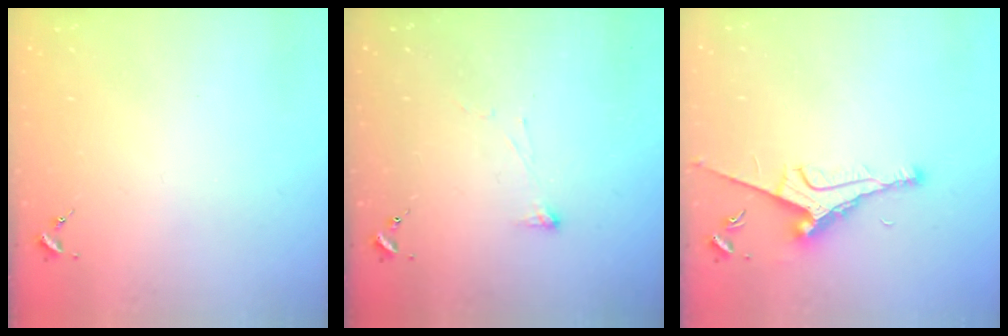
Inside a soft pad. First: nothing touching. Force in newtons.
{"total": 2.9, "press": 2.8, "slide": 0.6}
{"total": 9.3, "press": 9.2, "slide": 1.3}